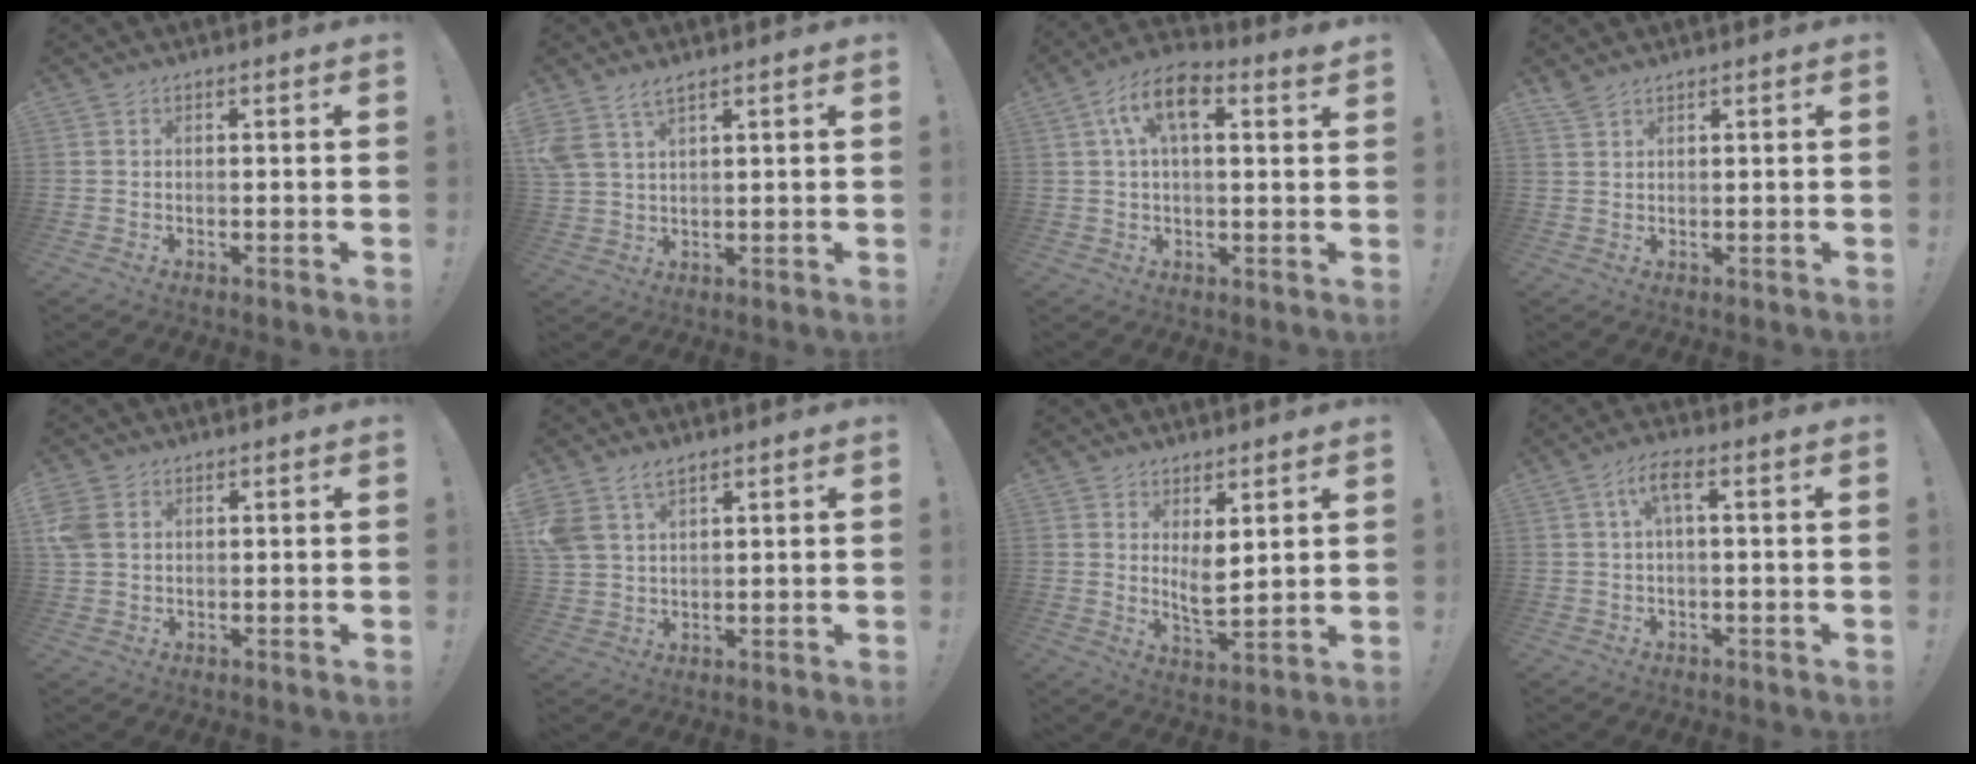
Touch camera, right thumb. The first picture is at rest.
{"total": 5.5, "force": [4.1, 1.9, 3.1], "torque": [-0.065, -0.013, 0.081]}
{"total": 10.1, "force": [3.9, 4.7, 8.0], "torque": [-0.141, 0.006, 0.072]}
{"total": 2.3, "force": [1.9, 0.6, 1.1], "torque": [-0.024, -0.009, 0.036]}
{"total": 5.4, "force": [2.0, 3.9, 3.2], "torque": [-0.069, 0.003, 0.043]}
{"total": 6.7, "force": [4.5, 3.6, 3.3], "torque": [-0.063, -0.011, 0.090]}
{"total": 5.5, "force": [2.9, 2.2, 4.2], "torque": [-0.062, -0.025, 0.053]}
{"total": 5.4, "force": [0.9, 1.1, 5.2], "torque": [-0.105, 0.011, 0.016]}